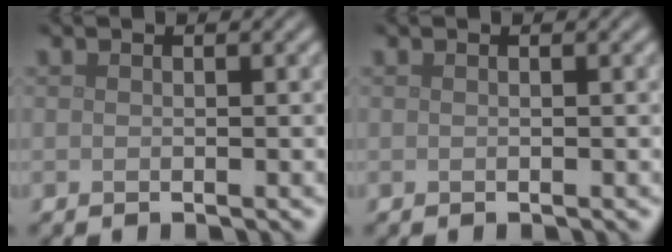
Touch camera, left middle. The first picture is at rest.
{"total": 0.0}